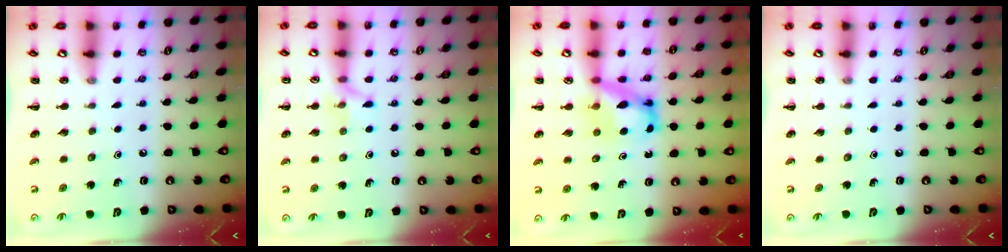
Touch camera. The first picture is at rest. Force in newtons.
{"total": 5.8, "press": 5.6, "slide": 1.6}
{"total": 6.2, "press": 6.2, "slide": 0.3}
{"total": 0.0}